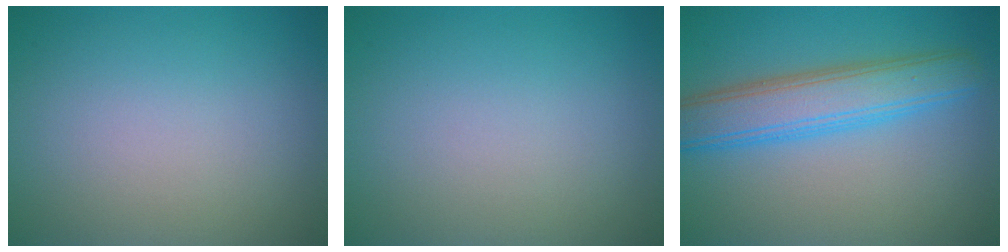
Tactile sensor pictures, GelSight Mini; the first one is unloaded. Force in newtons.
{"total": 0.0}
{"total": 5.9, "press": 5.9, "slide": 0.1}